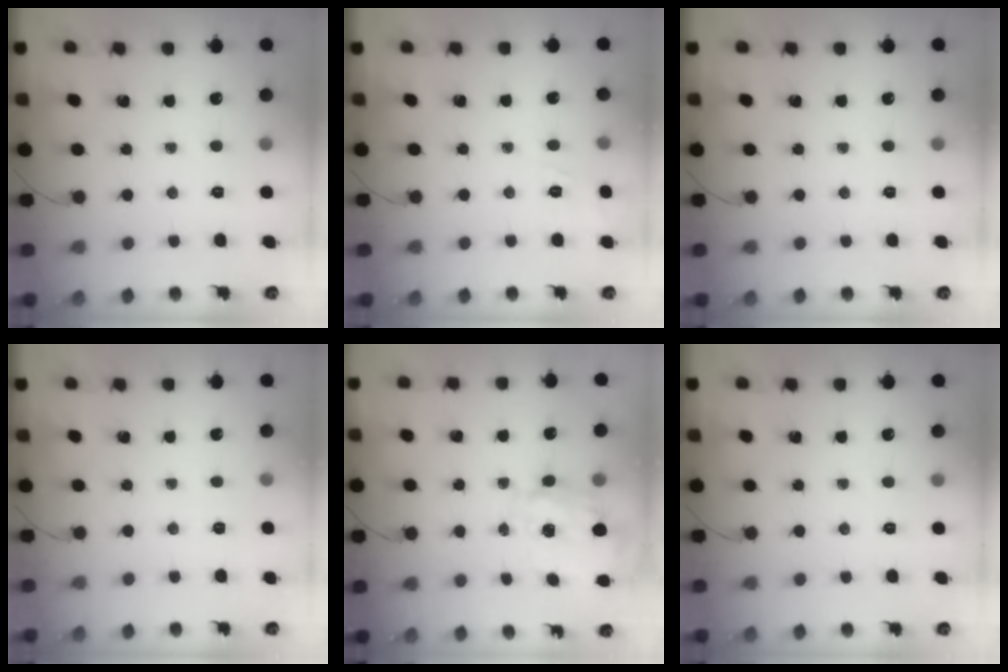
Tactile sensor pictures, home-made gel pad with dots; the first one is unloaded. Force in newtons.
{"total": 2.8, "press": 2.2, "slide": 1.7}
{"total": 0.0}
{"total": 5.3, "press": 5.1, "slide": 1.4}
{"total": 3.6, "press": 3.5, "slide": 0.7}
{"total": 0.0}